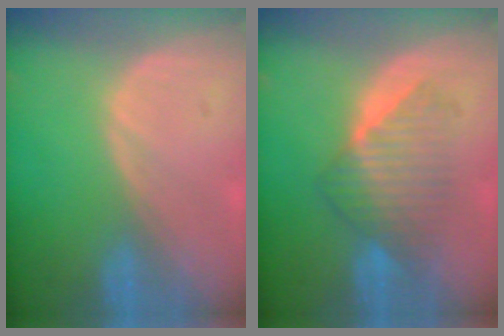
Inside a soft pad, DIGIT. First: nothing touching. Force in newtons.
{"total": 6.7, "press": 6.5, "slide": 1.6}